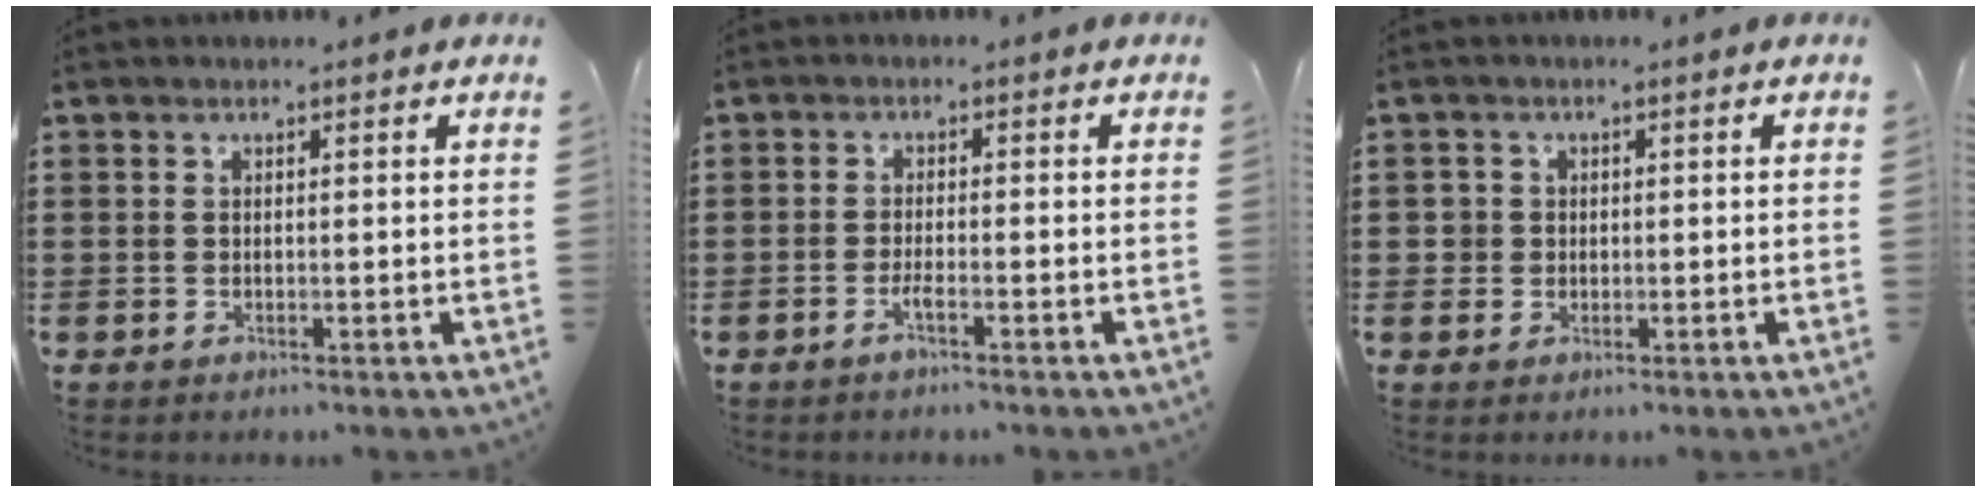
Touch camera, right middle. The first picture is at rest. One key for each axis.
{"total": 1.8, "fx": -1.0, "fy": 0.1, "fz": 1.5, "tx": -0.028, "ty": 0.000, "tz": -0.018}
{"total": 2.1, "fx": 0.1, "fy": 2.1, "fz": 0.3, "tx": -0.015, "ty": 0.009, "tz": -0.002}